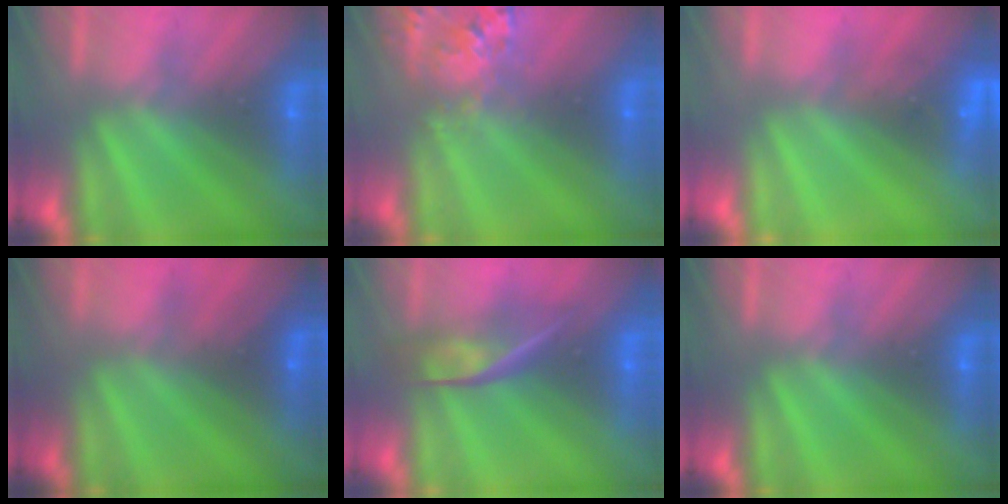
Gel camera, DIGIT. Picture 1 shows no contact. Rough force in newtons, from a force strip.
{"total": 2.7}
{"total": 2.6}
{"total": 2.2}
{"total": 2.4}
{"total": 0.0}